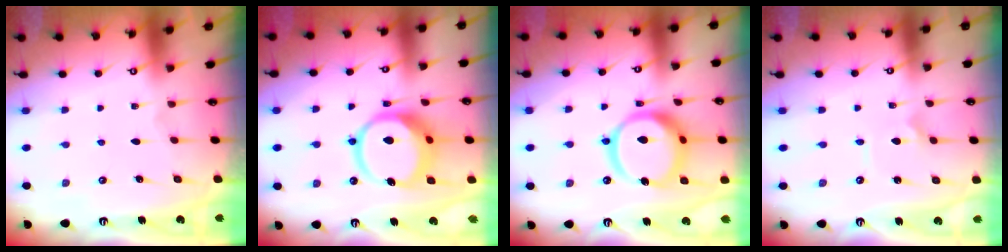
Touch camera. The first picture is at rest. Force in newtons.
{"total": 14.5, "press": 14.4, "slide": 1.7}
{"total": 17.4, "press": 17.3, "slide": 2.0}
{"total": 1.6, "press": 1.5, "slide": 0.2}